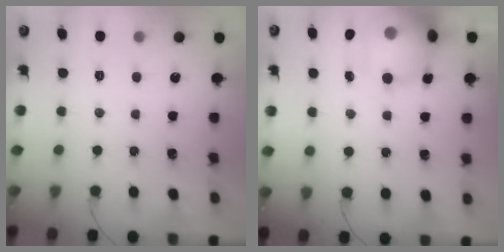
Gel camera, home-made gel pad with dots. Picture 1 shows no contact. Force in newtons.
{"total": 15.8, "press": 15.7, "slide": 2.3}